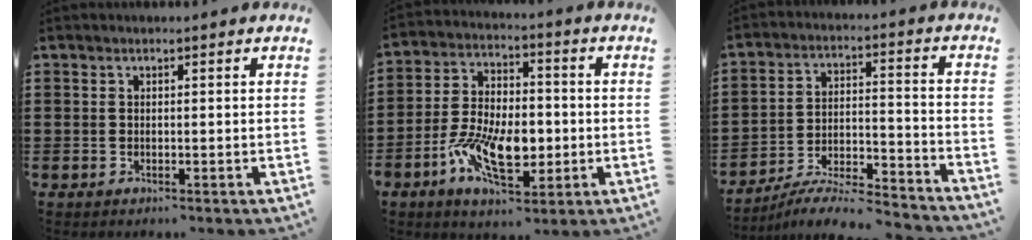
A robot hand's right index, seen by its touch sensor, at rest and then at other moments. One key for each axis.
{"total": 11.3, "fx": -3.3, "fy": 5.8, "fz": 9.1, "tx": -0.196, "ty": -0.001, "tz": -0.057}
{"total": 6.8, "fx": -6.3, "fy": 0.7, "fz": 2.3, "tx": -0.041, "ty": 0.002, "tz": -0.125}